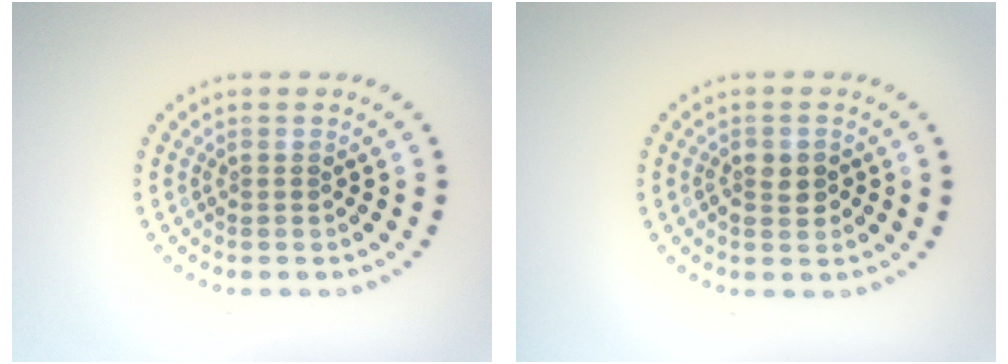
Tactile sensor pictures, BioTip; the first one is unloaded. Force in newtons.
{"total": 2.1, "press": 2.0, "slide": 0.4}